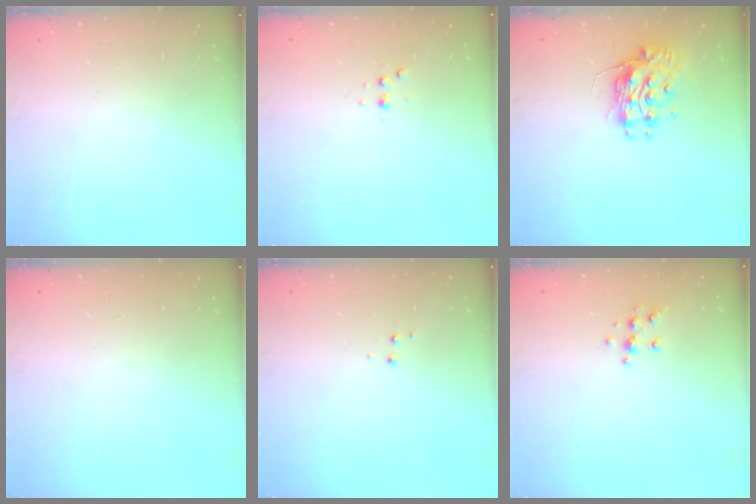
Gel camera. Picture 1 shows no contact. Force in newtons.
{"total": 2.8, "press": 2.8, "slide": 0.7}
{"total": 10.6, "press": 10.6, "slide": 0.7}
{"total": 0.0}
{"total": 3.9, "press": 3.9, "slide": 0.5}
{"total": 5.7, "press": 5.6, "slide": 1.1}